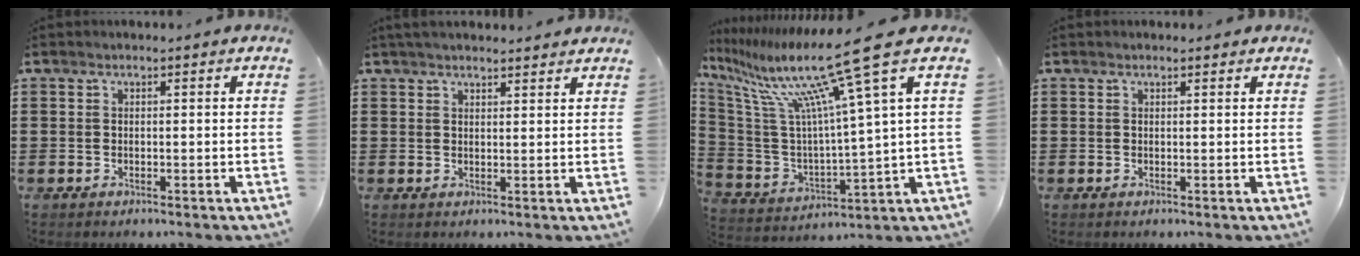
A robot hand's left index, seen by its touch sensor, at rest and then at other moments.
{"total": 2.4, "force": [2.3, 0.5, 0.5], "torque": [-0.014, 0.001, 0.045]}
{"total": 16.3, "force": [10.8, 0.1, 12.1], "torque": [-0.258, -0.076, 0.164]}
{"total": 0.6, "force": [0.5, 0.3, 0.2], "torque": [-0.005, 0.003, 0.009]}